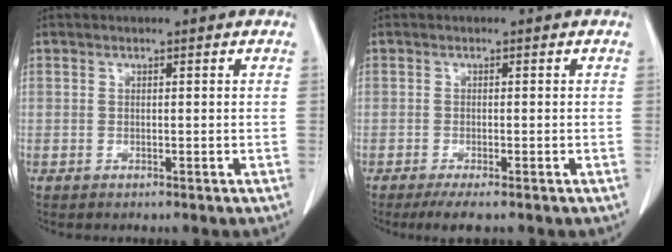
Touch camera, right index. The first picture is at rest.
{"total": 3.0, "force": [-2.2, 0.1, 2.1], "torque": [-0.034, -0.010, -0.039]}